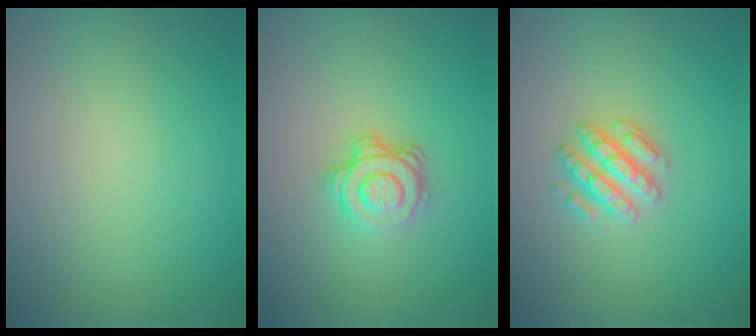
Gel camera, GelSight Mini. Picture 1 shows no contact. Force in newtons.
{"total": 3.5, "press": 2.6, "slide": 2.4}
{"total": 2.8, "press": 2.7, "slide": 0.6}